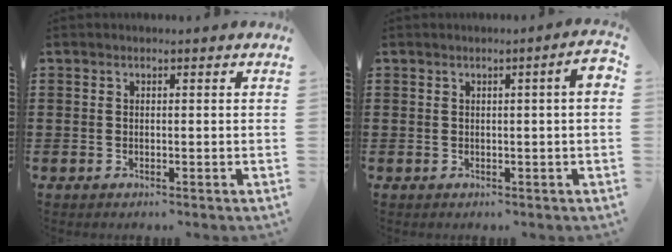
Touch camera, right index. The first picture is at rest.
{"total": 2.5, "force": [0.3, 0.0, 2.5], "torque": [-0.044, -0.001, 0.004]}